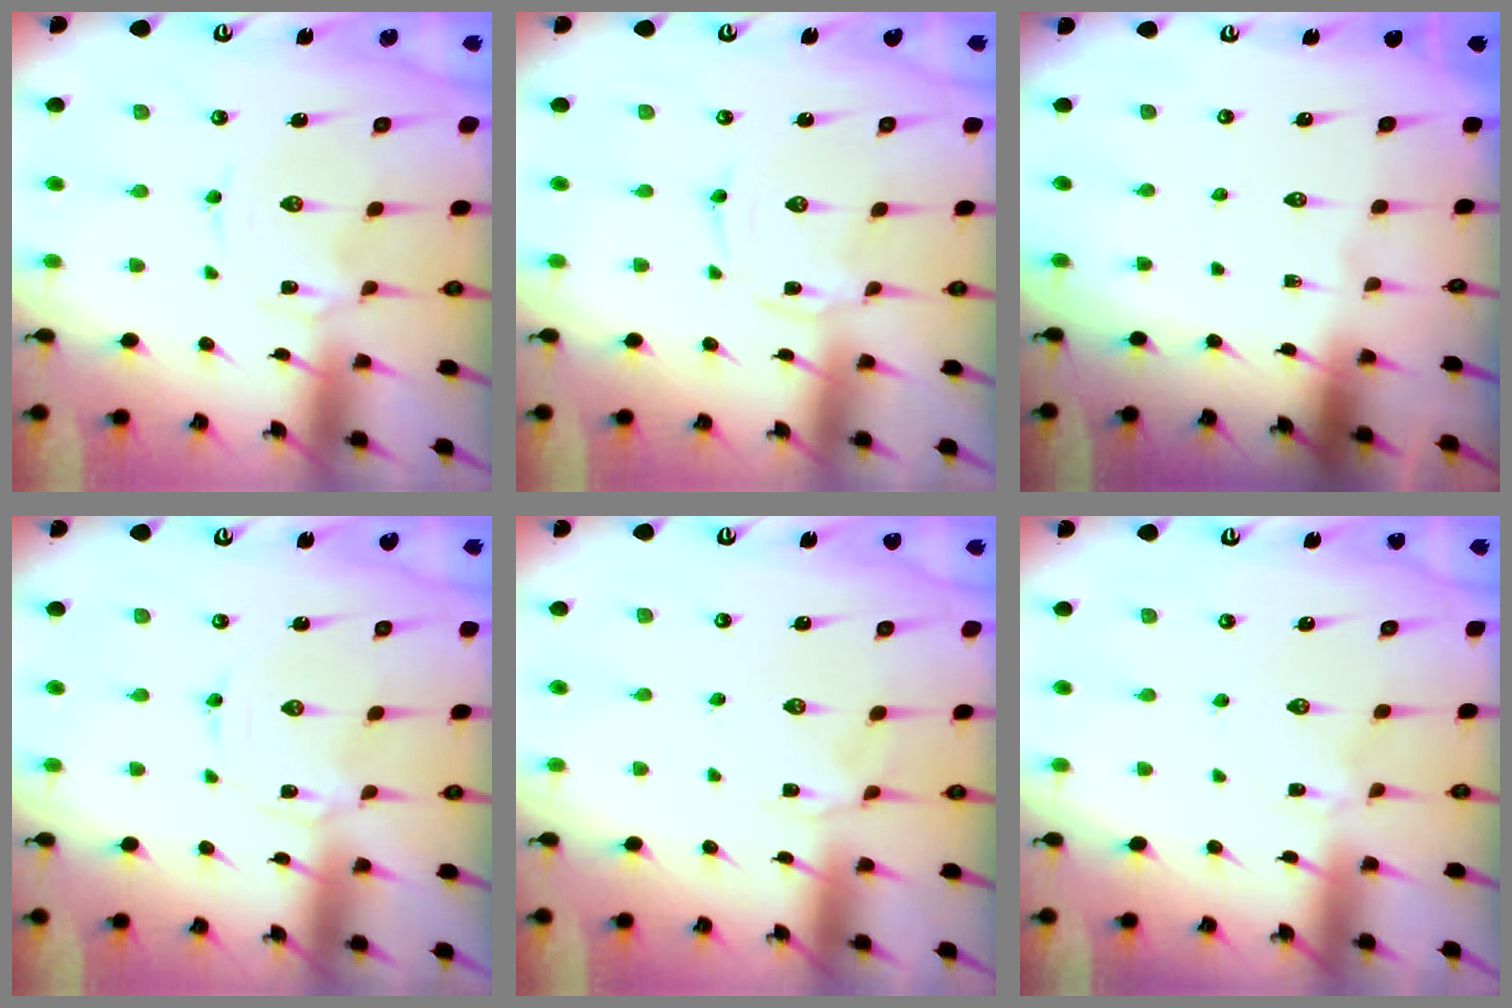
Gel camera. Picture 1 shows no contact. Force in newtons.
{"total": 0.5, "press": 0.5, "slide": 0.1}
{"total": 0.0}
{"total": 0.0}
{"total": 1.8, "press": 1.8, "slide": 0.2}
{"total": 1.0, "press": 1.0, "slide": 0.2}